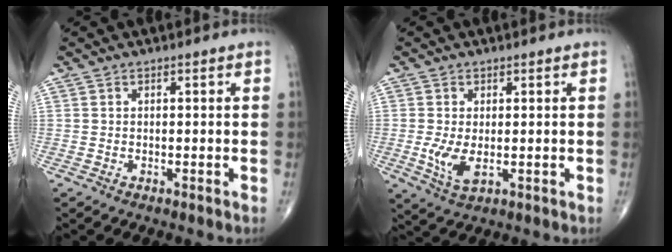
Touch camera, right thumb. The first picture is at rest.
{"total": 5.1, "force": [-0.4, 2.6, 4.4], "torque": [-0.092, -0.015, -0.001]}